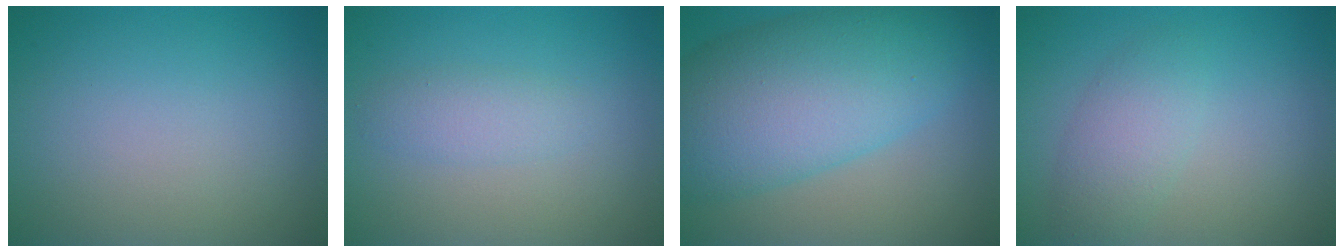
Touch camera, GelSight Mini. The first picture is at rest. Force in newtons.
{"total": 1.8, "press": 1.8, "slide": 0.1}
{"total": 10.9, "press": 10.9, "slide": 0.2}
{"total": 2.9, "press": 2.9, "slide": 0.0}